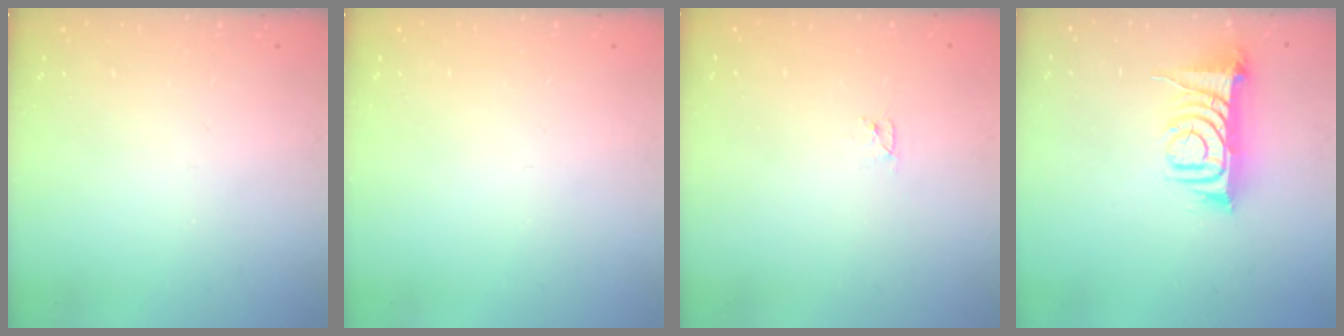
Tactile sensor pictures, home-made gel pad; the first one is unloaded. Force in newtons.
{"total": 0.0}
{"total": 2.6, "press": 2.6, "slide": 0.3}
{"total": 9.7, "press": 9.6, "slide": 1.2}